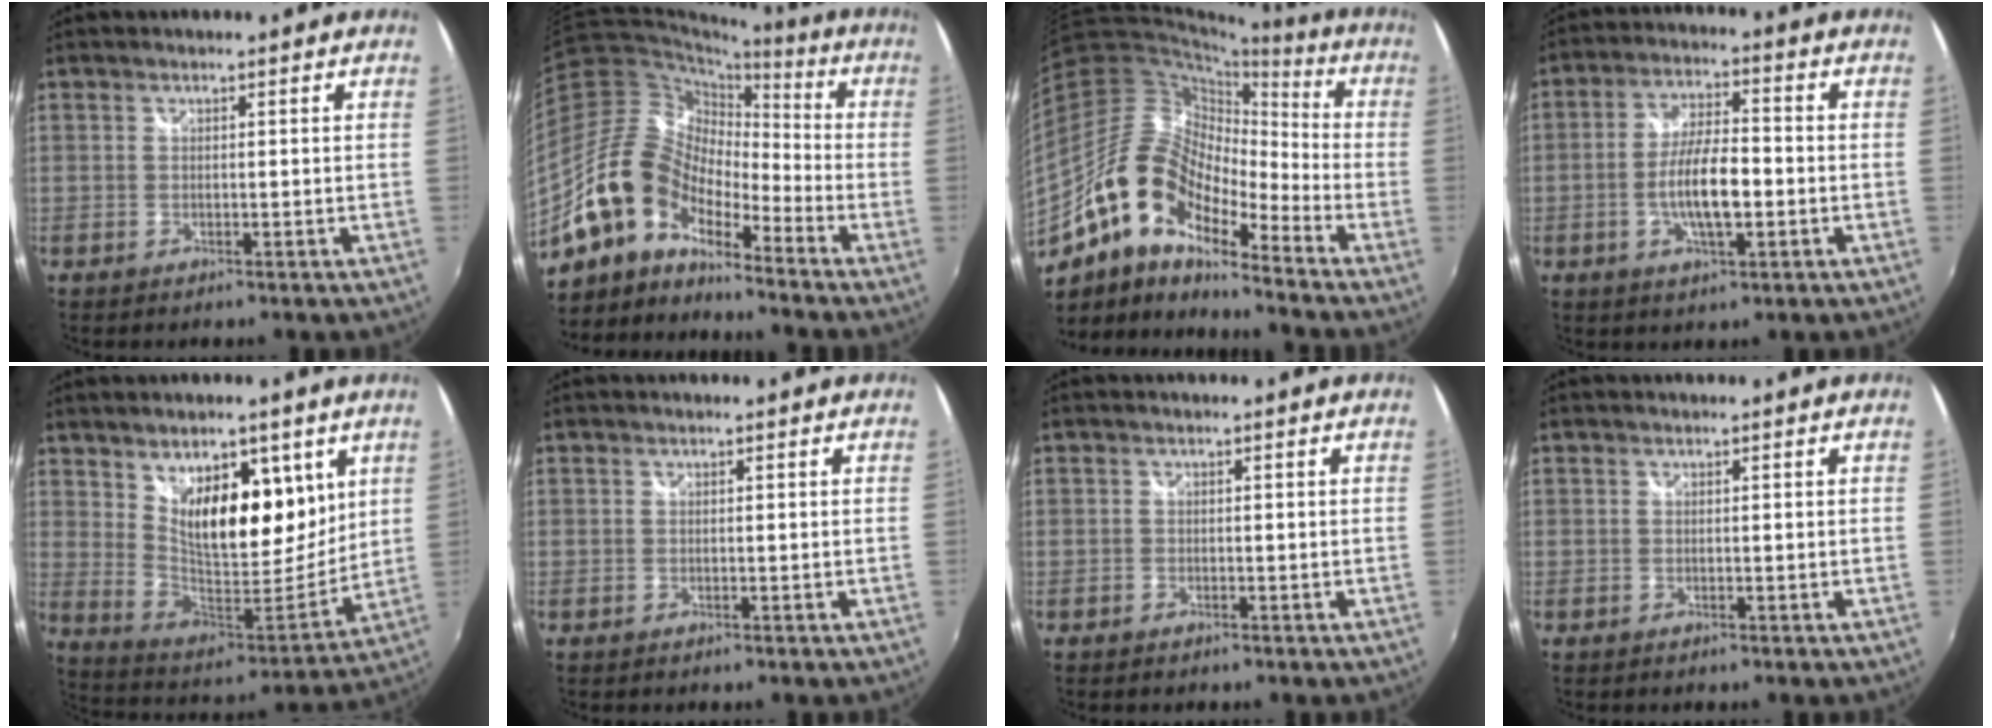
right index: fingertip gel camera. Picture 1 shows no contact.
{"total": 13.8, "force": [-10.5, 6.5, 6.2], "torque": [-0.108, 0.019, -0.216]}
{"total": 17.1, "force": [-10.6, 7.2, 11.3], "torque": [-0.193, -0.005, -0.216]}
{"total": 9.3, "force": [-2.3, 2.9, 8.5], "torque": [-0.166, 0.000, -0.039]}
{"total": 17.5, "force": [7.9, 8.6, 13.1], "torque": [-0.206, -0.010, 0.149]}
{"total": 0.0}
{"total": 0.8, "force": [-0.6, 0.5, 0.1], "torque": [-0.005, -0.002, -0.012]}
{"total": 0.0}